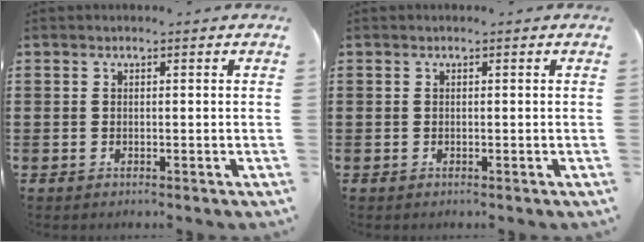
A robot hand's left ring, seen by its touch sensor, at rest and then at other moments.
{"total": 0.0}